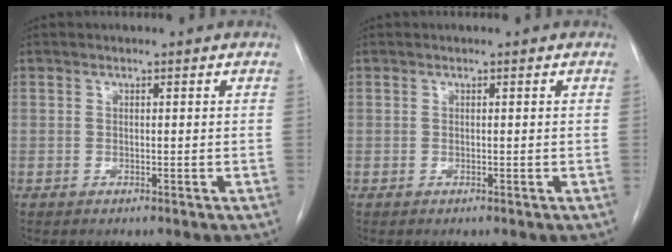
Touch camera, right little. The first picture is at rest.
{"total": 0.0}